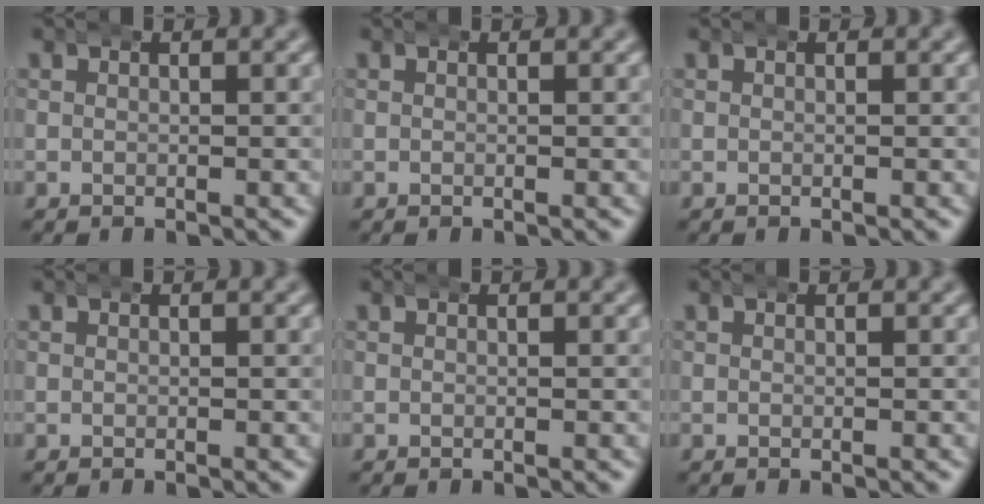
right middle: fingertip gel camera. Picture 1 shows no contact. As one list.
[{"total": 0.0}, {"total": 0.0}, {"total": 0.0}, {"total": 0.0}, {"total": 0.0}]